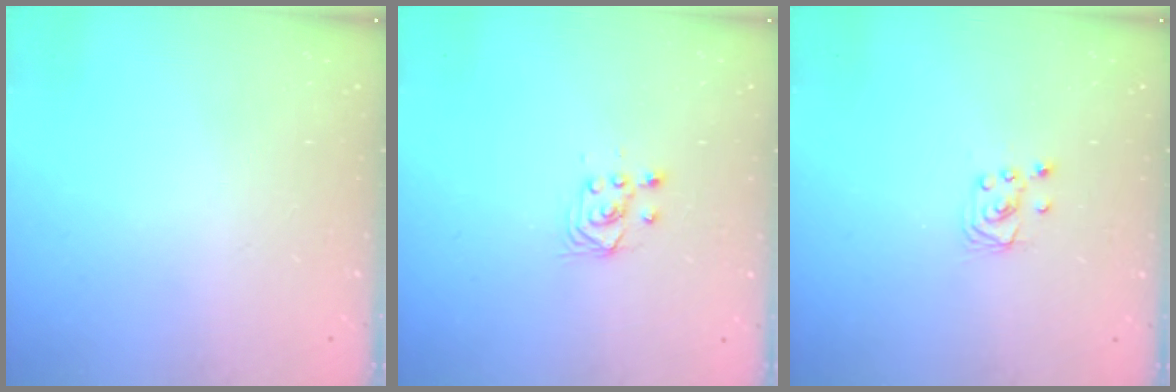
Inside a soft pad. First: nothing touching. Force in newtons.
{"total": 2.9, "press": 2.7, "slide": 1.0}
{"total": 2.7, "press": 2.7, "slide": 0.2}